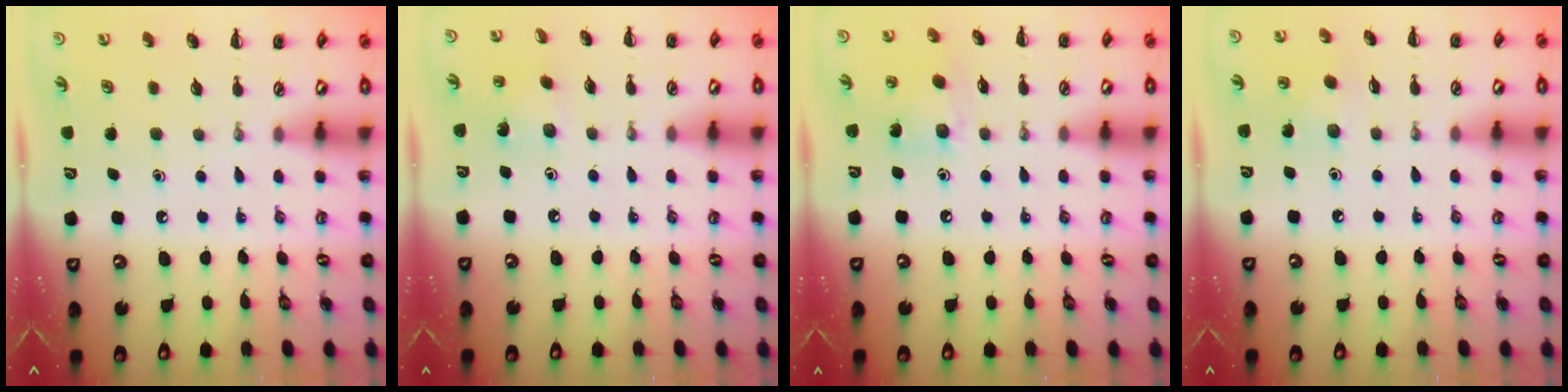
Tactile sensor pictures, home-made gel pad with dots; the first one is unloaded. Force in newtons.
{"total": 2.8, "press": 2.7, "slide": 0.8}
{"total": 7.6, "press": 7.6, "slide": 0.7}
{"total": 3.0, "press": 2.9, "slide": 0.8}